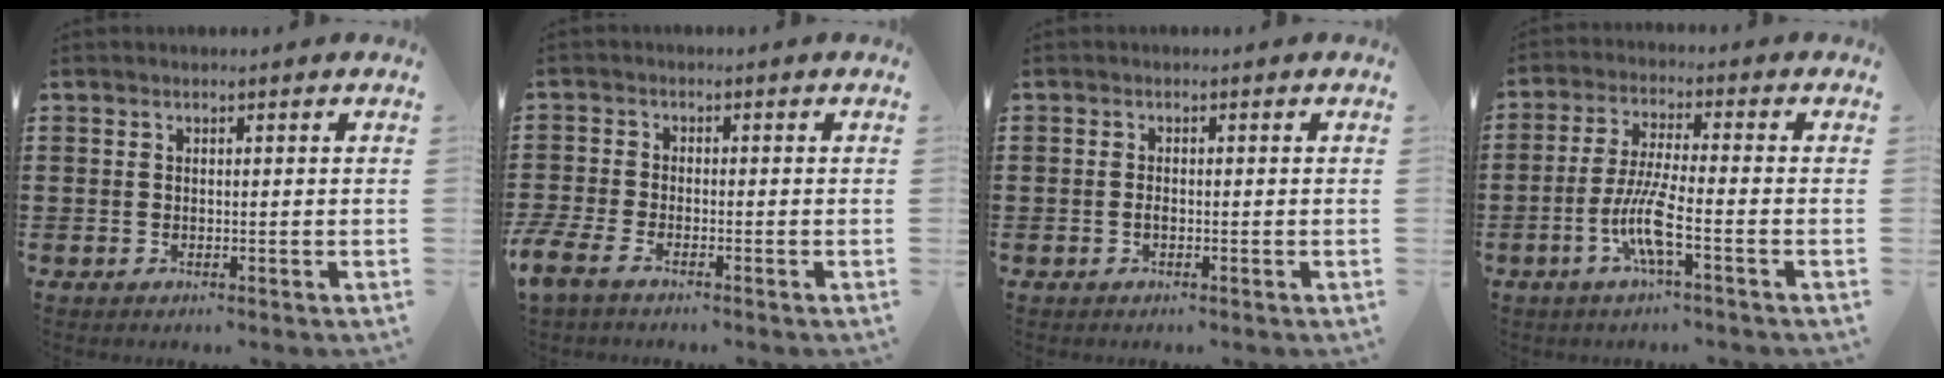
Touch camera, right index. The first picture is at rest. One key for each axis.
{"total": 2.6, "fx": -2.3, "fy": 0.6, "fz": 1.1, "tx": -0.050, "ty": -0.007, "tz": -0.056}
{"total": 0.6, "fx": -0.3, "fy": 0.2, "fz": 0.5, "tx": -0.011, "ty": -0.005, "tz": -0.004}
{"total": 7.8, "fx": -3.1, "fy": 0.9, "fz": 7.1, "tx": -0.158, "ty": -0.013, "tz": -0.066}